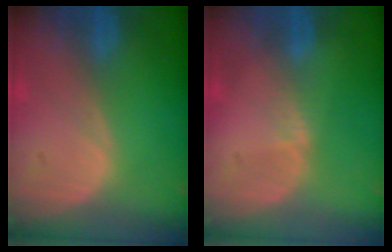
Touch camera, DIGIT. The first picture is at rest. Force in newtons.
{"total": 0.8, "press": 0.8, "slide": 0.2}